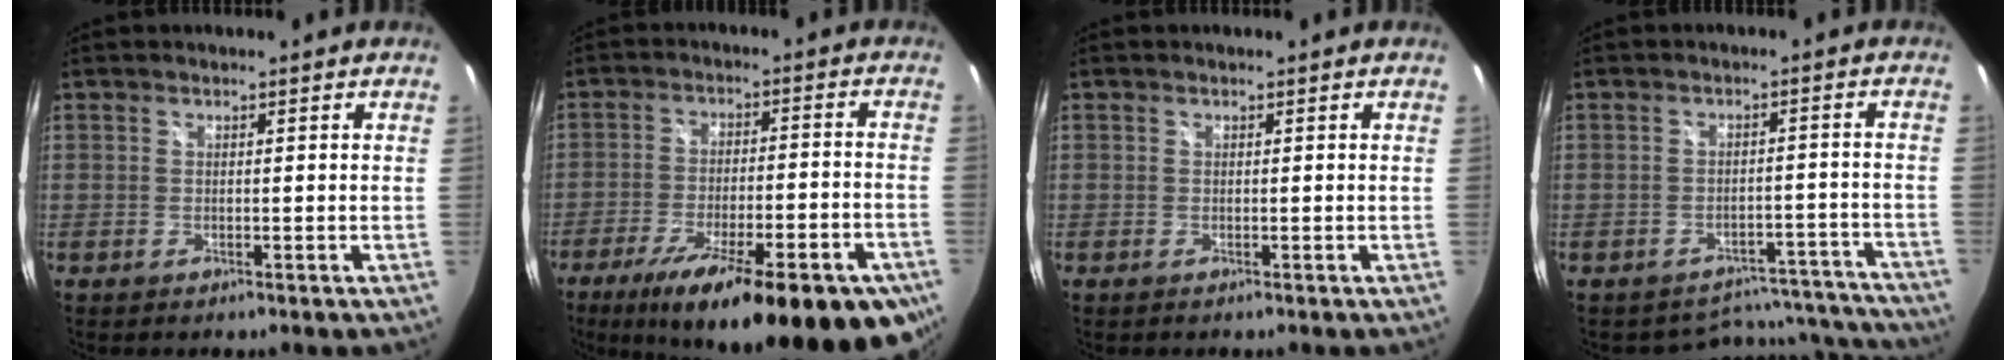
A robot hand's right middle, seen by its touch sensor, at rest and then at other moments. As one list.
[{"total": 25.6, "force": [-17.2, 6.1, 17.9], "torque": [-0.286, -0.049, -0.240]}, {"total": 0.0}, {"total": 9.6, "force": [-8.8, 3.8, 0.2], "torque": [0.008, 0.034, -0.091]}]